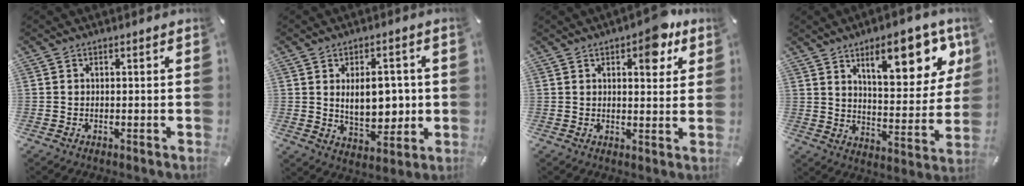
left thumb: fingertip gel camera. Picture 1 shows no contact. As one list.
[{"total": 10.9, "force": [1.2, 6.5, 8.6], "torque": [-0.111, -0.006, 0.017]}, {"total": 7.9, "force": [4.3, 3.9, 5.4], "torque": [-0.044, -0.027, 0.063]}, {"total": 16.9, "force": [9.7, 7.1, 11.8], "torque": [-0.154, -0.050, 0.154]}]